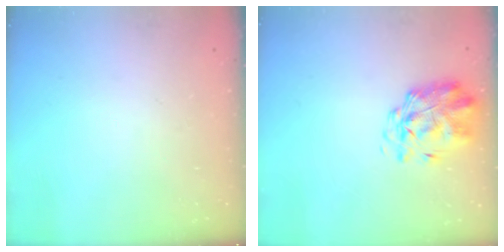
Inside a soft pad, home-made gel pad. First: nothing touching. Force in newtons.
{"total": 1.9, "press": 1.7, "slide": 0.9}